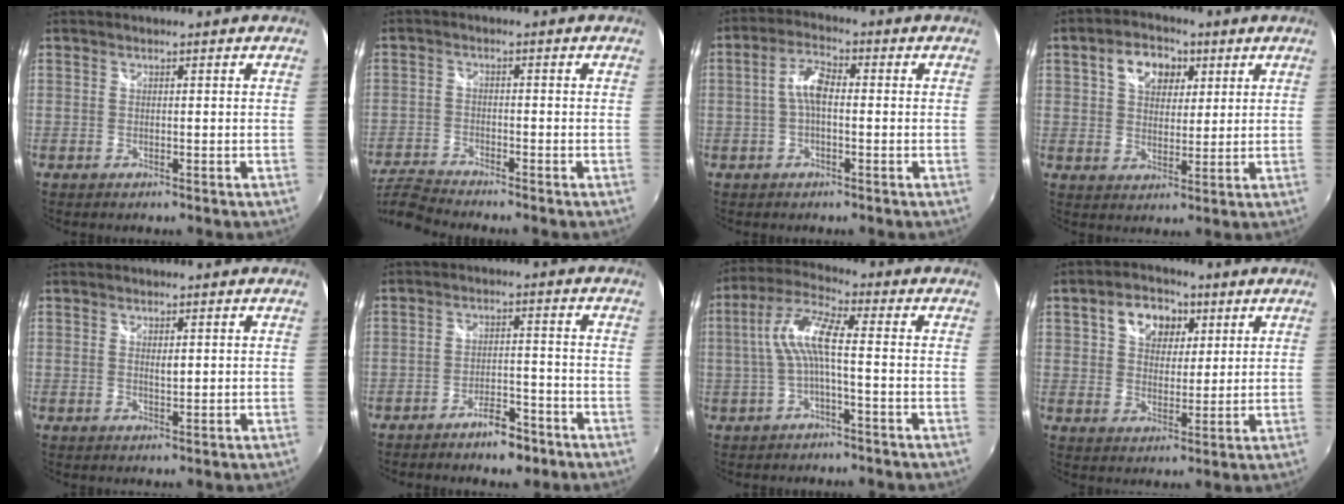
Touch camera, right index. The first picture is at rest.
{"total": 10.6, "force": [-9.3, 1.4, 4.8], "torque": [-0.117, -0.019, -0.176]}
{"total": 4.9, "force": [-0.4, 2.1, 4.4], "torque": [-0.092, 0.016, -0.010]}
{"total": 8.4, "force": [3.5, 5.7, 5.0], "torque": [-0.089, 0.024, 0.058]}
{"total": 1.7, "force": [0.4, 0.7, 1.5], "torque": [-0.024, -0.002, 0.008]}
{"total": 6.0, "force": [-4.6, 2.2, 3.2], "torque": [-0.064, 0.004, -0.067]}
{"total": 7.7, "force": [-0.8, 1.2, 7.6], "torque": [-0.167, 0.015, -0.014]}
{"total": 9.1, "force": [3.9, 6.5, 5.1], "torque": [-0.093, 0.024, 0.064]}